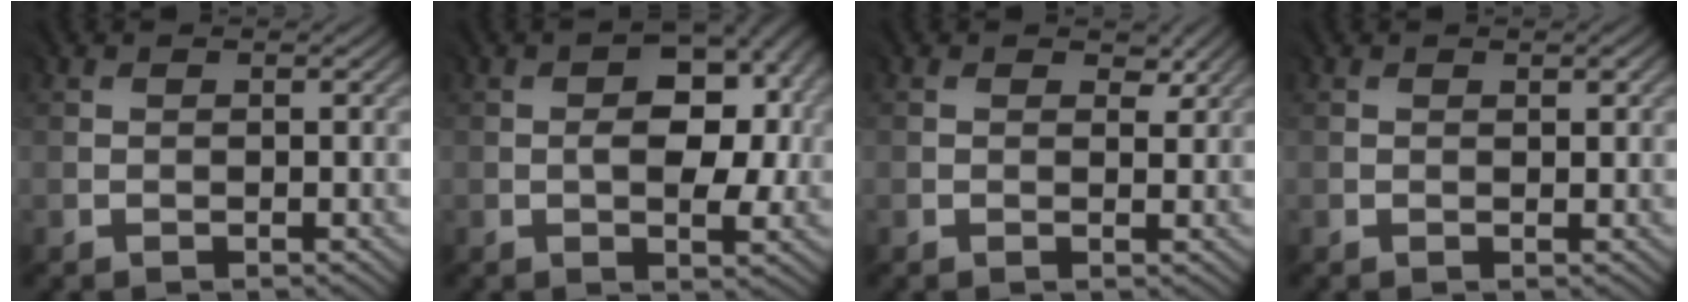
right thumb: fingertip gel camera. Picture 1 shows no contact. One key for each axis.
{"total": 7.6, "fx": 0.2, "fy": 4.2, "fz": 6.3, "tx": -0.095, "ty": -0.003, "tz": 0.005}
{"total": 2.1, "fx": 1.1, "fy": 1.3, "fz": 1.3, "tx": -0.020, "ty": -0.005, "tz": 0.019}
{"total": 0.7, "fx": 0.5, "fy": 0.3, "fz": 0.4, "tx": -0.005, "ty": -0.003, "tz": 0.011}